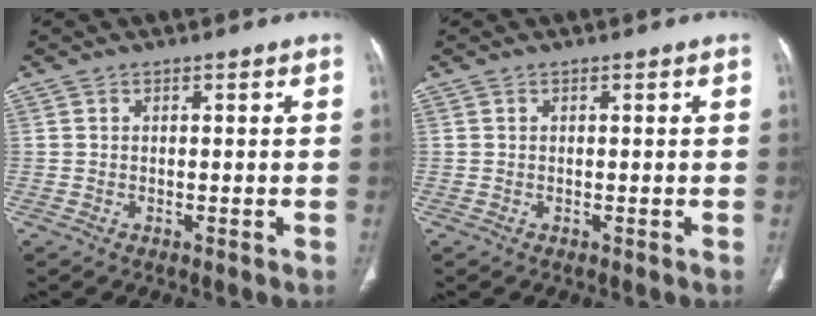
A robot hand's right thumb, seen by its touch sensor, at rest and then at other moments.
{"total": 0.0}